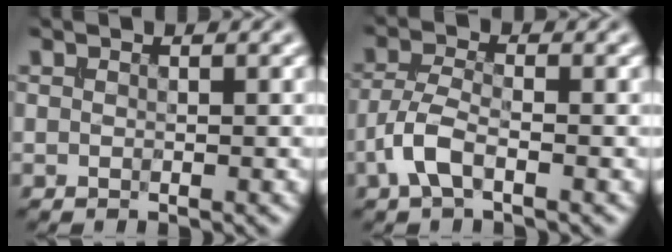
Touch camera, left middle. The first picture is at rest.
{"total": 3.2, "force": [-1.5, 1.3, 2.4], "torque": [-0.053, 0.004, -0.041]}